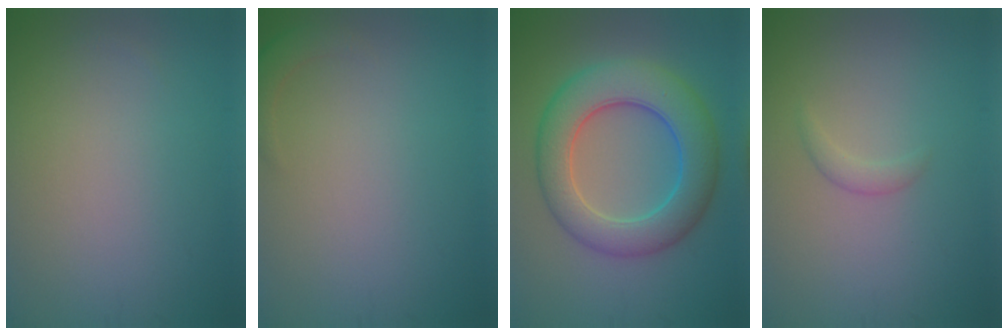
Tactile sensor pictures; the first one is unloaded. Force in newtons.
{"total": 1.6, "press": 1.6, "slide": 0.3}
{"total": 8.5, "press": 8.5, "slide": 0.1}
{"total": 1.1, "press": 1.1, "slide": 0.1}